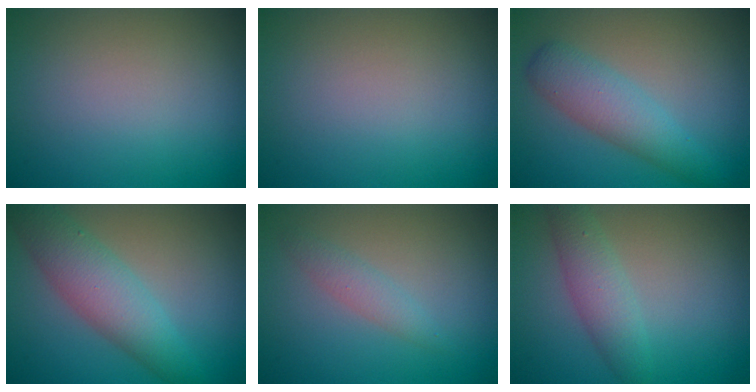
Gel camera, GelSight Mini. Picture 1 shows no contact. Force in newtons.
{"total": 0.0}
{"total": 4.0, "press": 4.0, "slide": 0.0}
{"total": 5.2, "press": 5.2, "slide": 0.2}
{"total": 1.6, "press": 1.6, "slide": 0.0}
{"total": 3.0, "press": 3.0, "slide": 0.1}